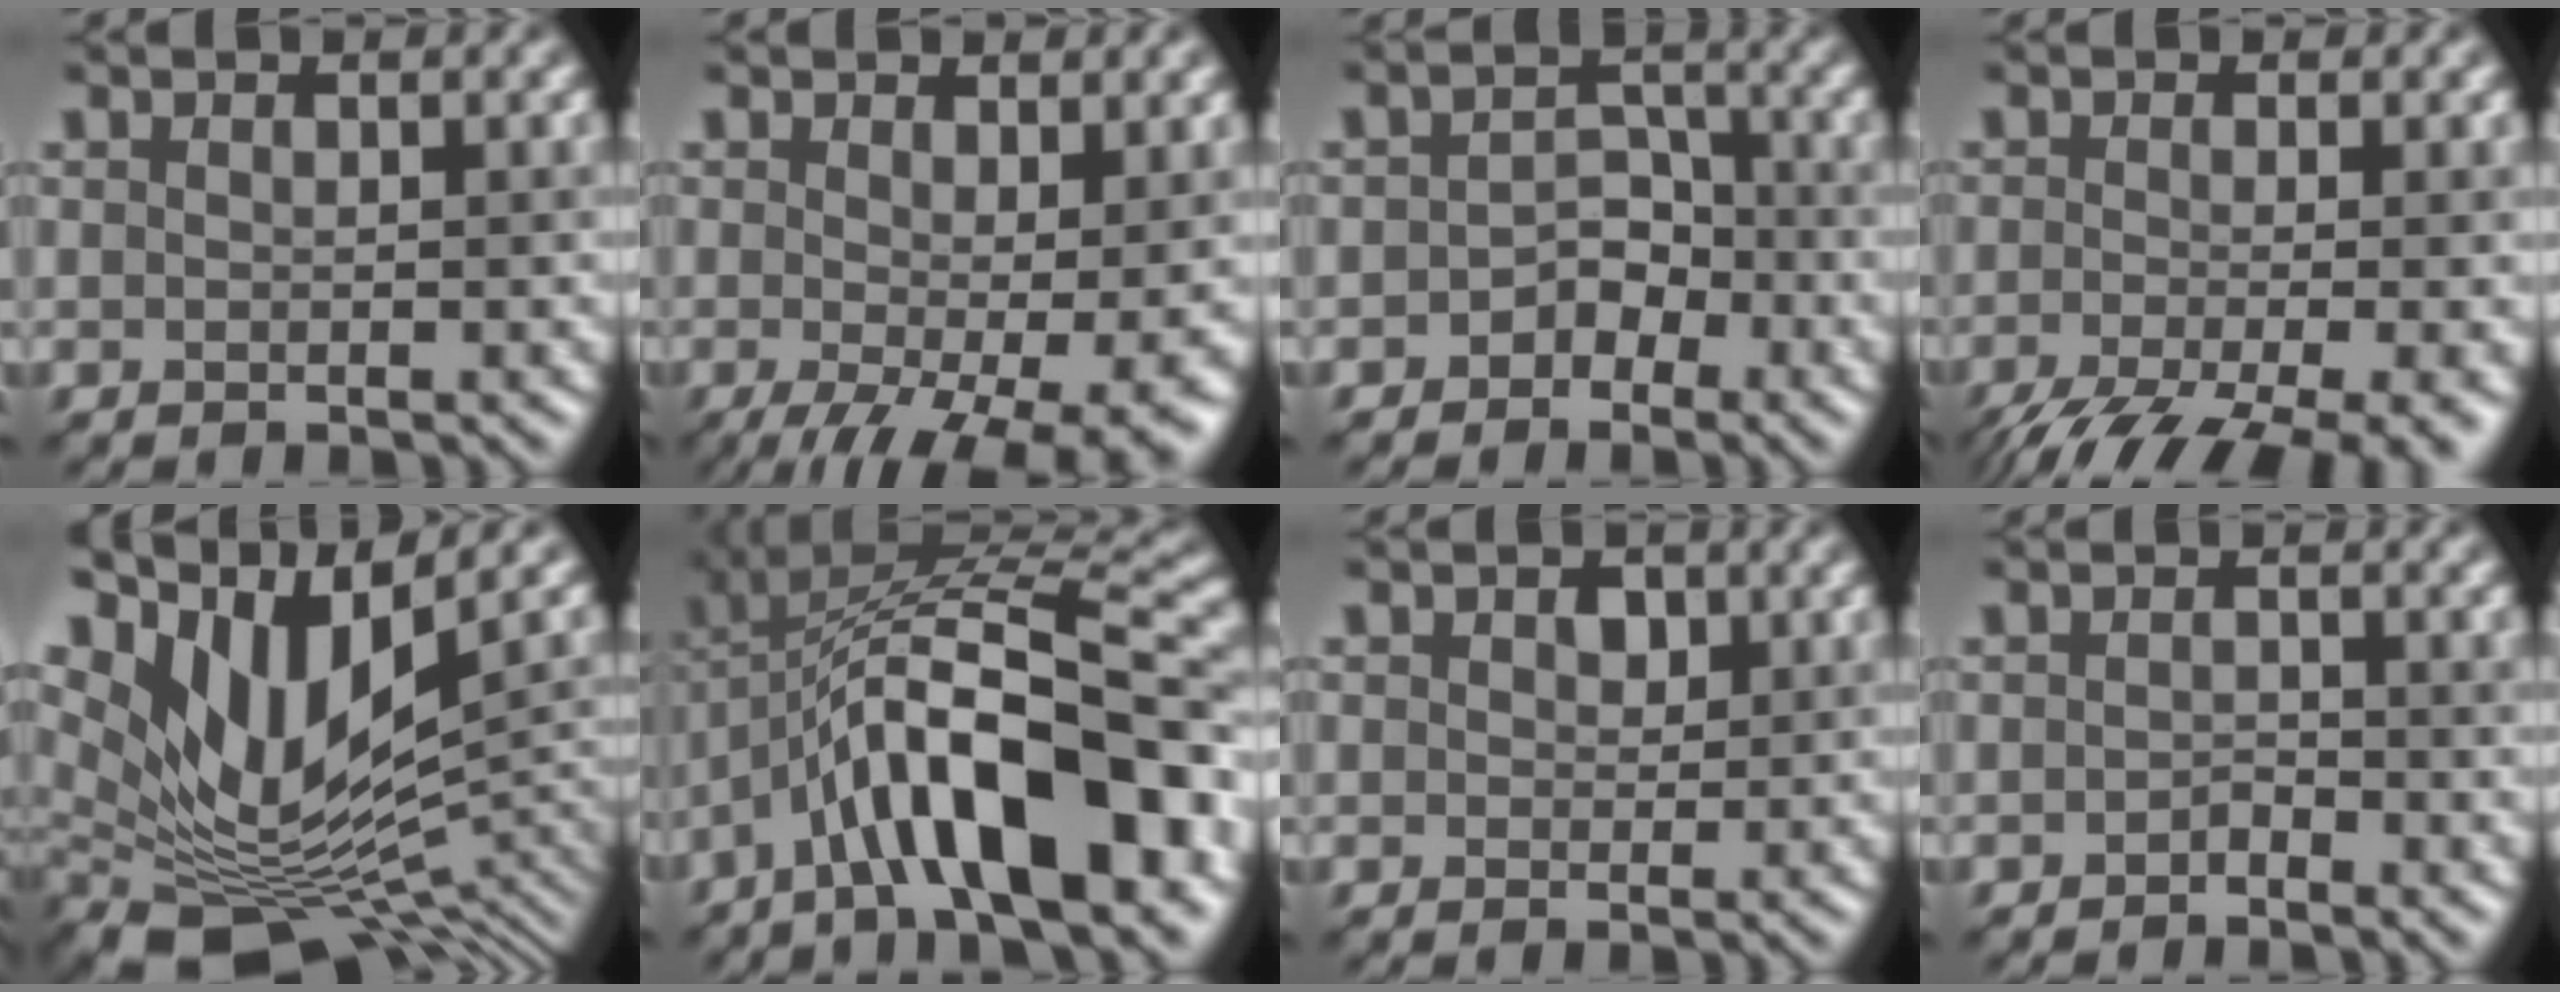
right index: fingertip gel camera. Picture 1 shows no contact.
{"total": 7.9, "force": [-2.1, 2.6, 7.1], "torque": [-0.115, -0.025, -0.016]}
{"total": 2.0, "force": [-1.2, 1.5, 0.4], "torque": [-0.010, 0.008, -0.021]}
{"total": 9.2, "force": [-5.3, 3.0, 6.9], "torque": [-0.107, -0.028, -0.079]}
{"total": 10.5, "force": [2.7, 5.3, 8.6], "torque": [-0.154, -0.004, 0.066]}
{"total": 12.5, "force": [-5.2, 3.7, 10.8], "torque": [-0.176, 0.020, -0.082]}
{"total": 1.2, "force": [0.6, 1.0, 0.2], "torque": [-0.007, -0.001, 0.011]}
{"total": 0.7, "force": [-0.7, 0.0, -0.2], "torque": [-0.006, 0.002, -0.009]}